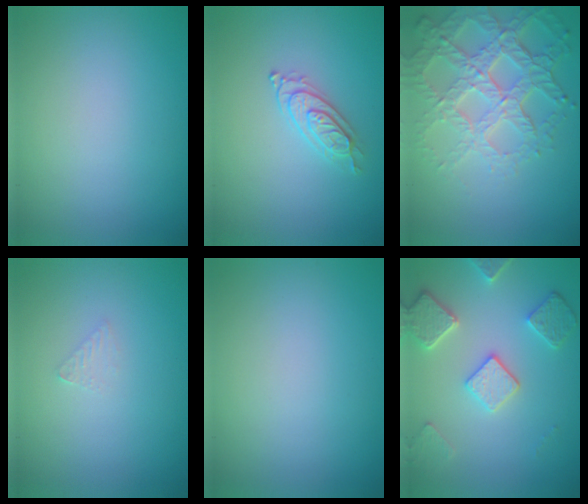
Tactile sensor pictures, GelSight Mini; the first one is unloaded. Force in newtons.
{"total": 2.2, "press": 2.1, "slide": 0.7}
{"total": 6.9, "press": 5.0, "slide": 4.9}
{"total": 0.8, "press": 0.8, "slide": 0.1}
{"total": 0.0}
{"total": 4.5, "press": 3.7, "slide": 2.6}